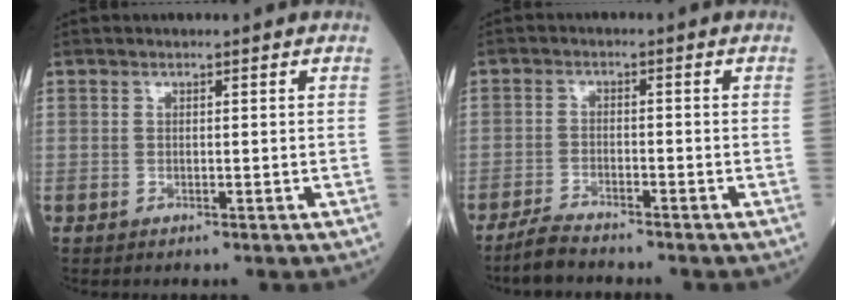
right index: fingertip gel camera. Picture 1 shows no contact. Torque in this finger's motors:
{"motor_torque": [0.15, -0.28, -0.01, 0.02]}